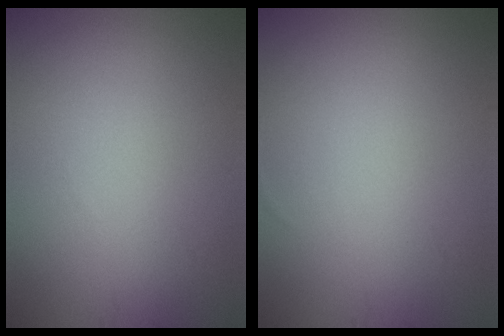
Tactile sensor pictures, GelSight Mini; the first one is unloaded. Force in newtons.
{"total": 0.0}